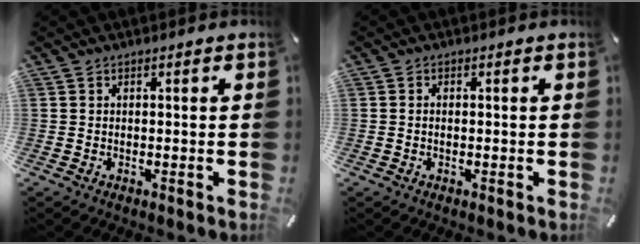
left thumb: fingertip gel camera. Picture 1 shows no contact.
{"total": 0.9, "force": [-0.2, 0.5, 0.7], "torque": [-0.016, 0.001, -0.004]}